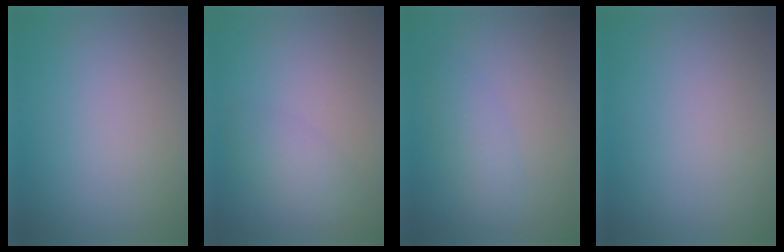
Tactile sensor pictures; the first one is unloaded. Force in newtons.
{"total": 2.1, "press": 2.1, "slide": 0.1}
{"total": 2.1, "press": 2.1, "slide": 0.1}
{"total": 0.0}